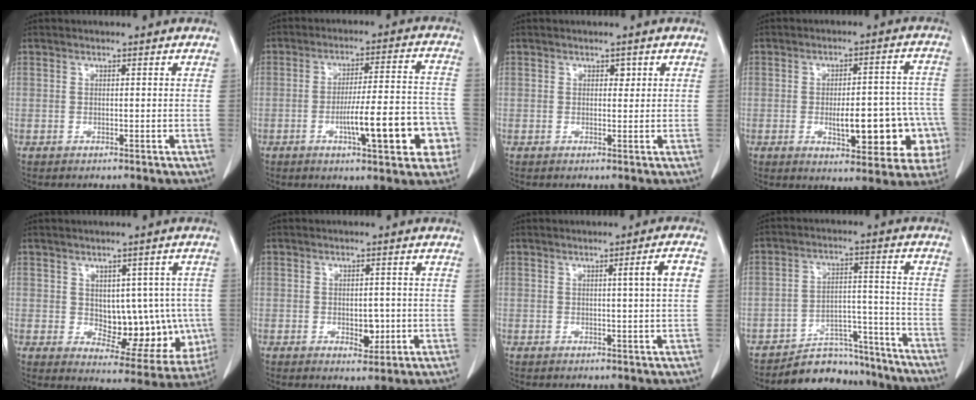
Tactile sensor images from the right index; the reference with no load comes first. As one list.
[{"total": 13.3, "force": [-4.6, 2.5, 12.2], "torque": [-0.173, 0.024, -0.062]}, {"total": 1.0, "force": [0.4, 0.7, 0.5], "torque": [-0.003, 0.000, 0.004]}, {"total": 14.8, "force": [-4.0, 5.2, 13.3], "torque": [-0.116, 0.037, -0.036]}, {"total": 12.2, "force": [-0.3, 6.9, 10.0], "torque": [-0.111, 0.013, 0.021]}, {"total": 3.1, "force": [-0.6, 1.8, 2.4], "torque": [-0.032, -0.001, -0.002]}, {"total": 3.6, "force": [0.6, -0.8, 3.4], "torque": [-0.049, 0.001, 0.008]}, {"total": 10.9, "force": [-10.2, 4.0, 0.3], "torque": [0.022, 0.053, -0.152]}]